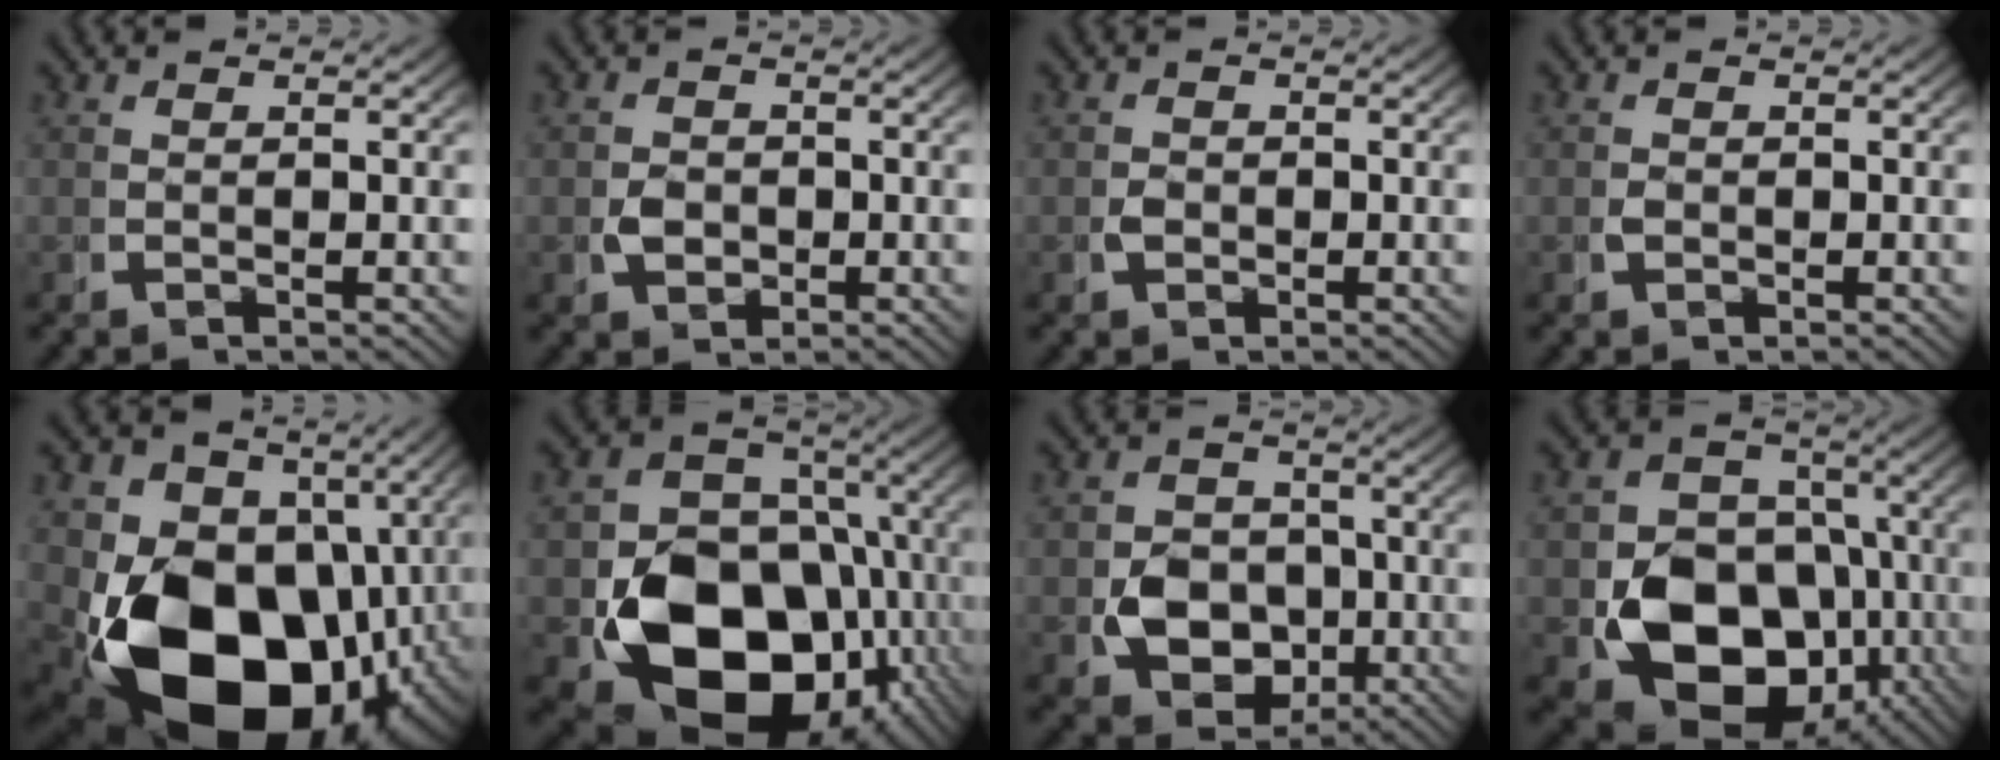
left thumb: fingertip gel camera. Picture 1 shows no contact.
{"total": 2.3, "force": [-0.4, 2.0, 1.1], "torque": [-0.018, -0.012, 0.001]}
{"total": 1.0, "force": [-0.4, 0.9, 0.3], "torque": [-0.010, -0.010, -0.004]}
{"total": 0.6, "force": [-0.2, 0.5, 0.2], "torque": [-0.010, -0.009, 0.000]}
{"total": 22.7, "force": [-4.6, 16.2, 15.3], "torque": [-0.287, -0.110, -0.037]}
{"total": 20.4, "force": [-5.4, 14.4, 13.4], "torque": [-0.230, -0.083, -0.051]}
{"total": 9.3, "force": [-1.7, 7.9, 4.7], "torque": [-0.090, -0.046, -0.014]}
{"total": 15.1, "force": [-4.0, 11.6, 8.8], "torque": [-0.166, -0.077, -0.037]}